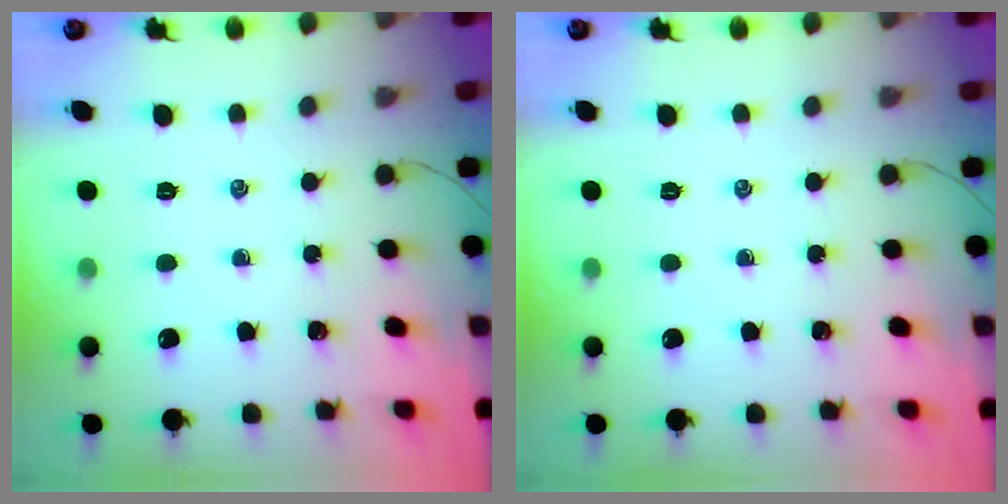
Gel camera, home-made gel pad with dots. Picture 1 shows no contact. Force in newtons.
{"total": 0.0}